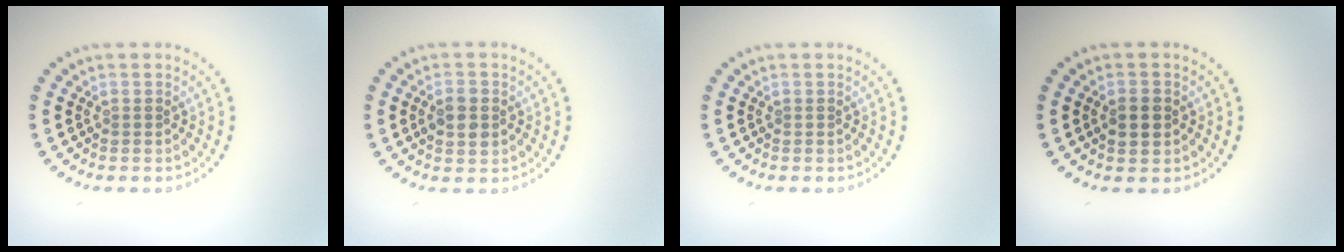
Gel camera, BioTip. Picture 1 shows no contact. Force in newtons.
{"total": 2.5, "press": 2.5, "slide": 0.1}
{"total": 0.0}
{"total": 2.5, "press": 2.5, "slide": 0.2}